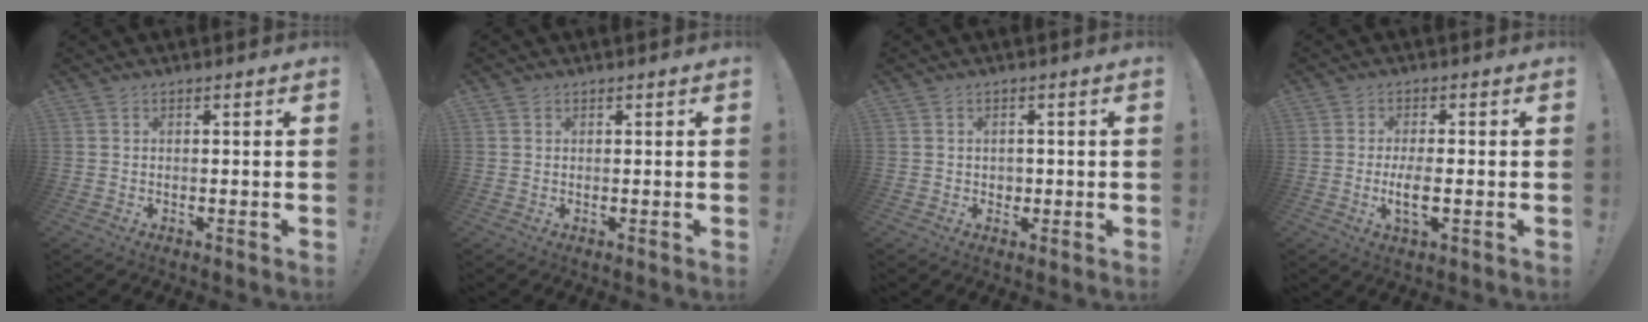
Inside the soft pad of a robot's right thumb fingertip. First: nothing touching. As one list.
[{"total": 0.6, "force": [0.4, 0.5, 0.0], "torque": [0.004, -0.002, 0.007]}, {"total": 2.0, "force": [0.1, 1.9, 0.4], "torque": [-0.004, 0.002, 0.001]}, {"total": 5.8, "force": [-1.3, 1.7, 5.4], "torque": [-0.106, -0.009, -0.023]}]